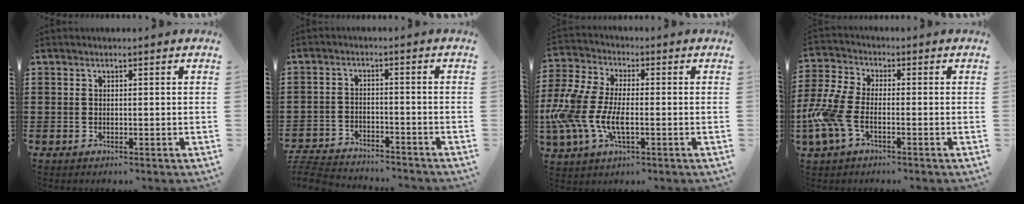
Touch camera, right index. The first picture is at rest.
{"total": 4.6, "force": [-4.6, 0.4, 0.5], "torque": [-0.024, -0.002, -0.098]}
{"total": 9.7, "force": [-2.3, 4.7, 8.2], "torque": [-0.218, -0.018, -0.051]}
{"total": 7.1, "force": [-2.9, 3.3, 5.6], "torque": [-0.160, -0.014, -0.064]}